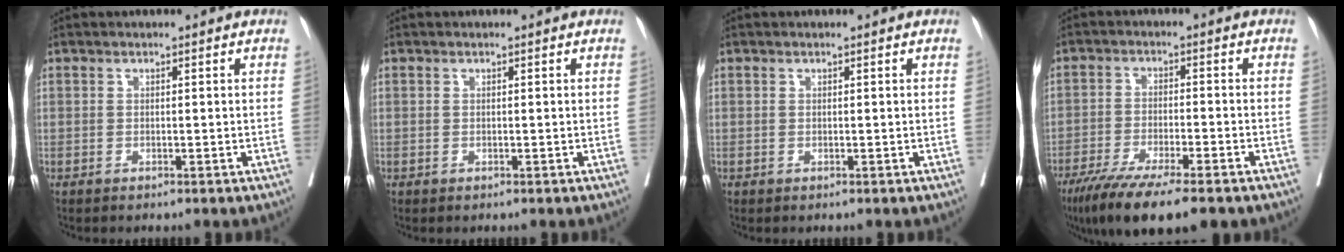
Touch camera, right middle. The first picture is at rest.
{"total": 0.0}
{"total": 0.0}
{"total": 13.2, "force": [-9.7, 1.9, 8.8], "torque": [-0.144, -0.032, -0.157]}